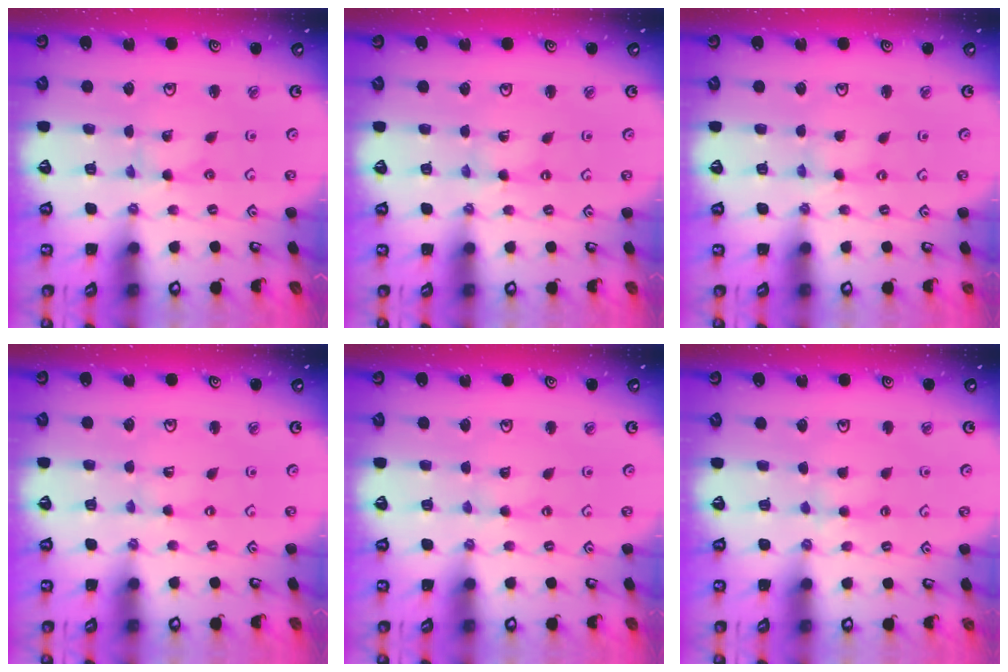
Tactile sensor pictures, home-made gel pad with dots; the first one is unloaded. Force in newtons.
{"total": 0.0}
{"total": 0.6, "press": 0.6, "slide": 0.1}
{"total": 0.0}
{"total": 0.0}
{"total": 2.9, "press": 2.8, "slide": 0.3}